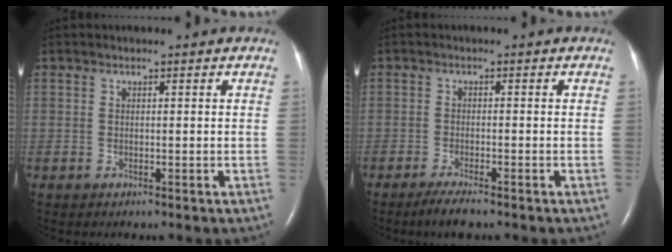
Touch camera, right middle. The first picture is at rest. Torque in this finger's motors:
{"motor_torque": [-0.03, 0.03, 0.01, 0.03]}